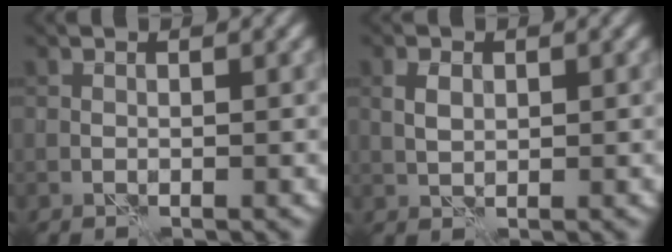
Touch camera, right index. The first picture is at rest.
{"total": 1.6, "force": [0.4, 1.1, 1.0], "torque": [-0.023, 0.003, 0.009]}